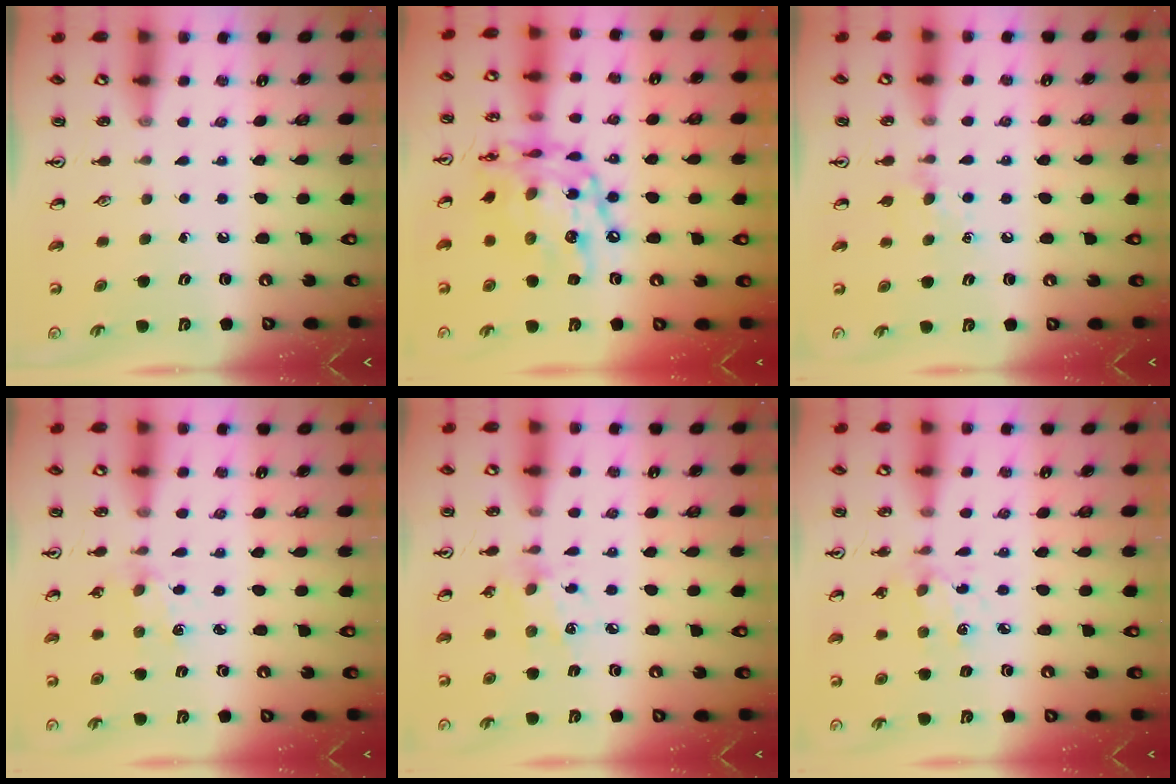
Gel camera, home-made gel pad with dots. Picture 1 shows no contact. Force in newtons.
{"total": 19.3, "press": 19.2, "slide": 1.5}
{"total": 5.6, "press": 5.5, "slide": 0.8}
{"total": 1.9, "press": 1.9, "slide": 0.3}
{"total": 6.3, "press": 6.3, "slide": 0.6}
{"total": 2.6, "press": 2.4, "slide": 0.9}